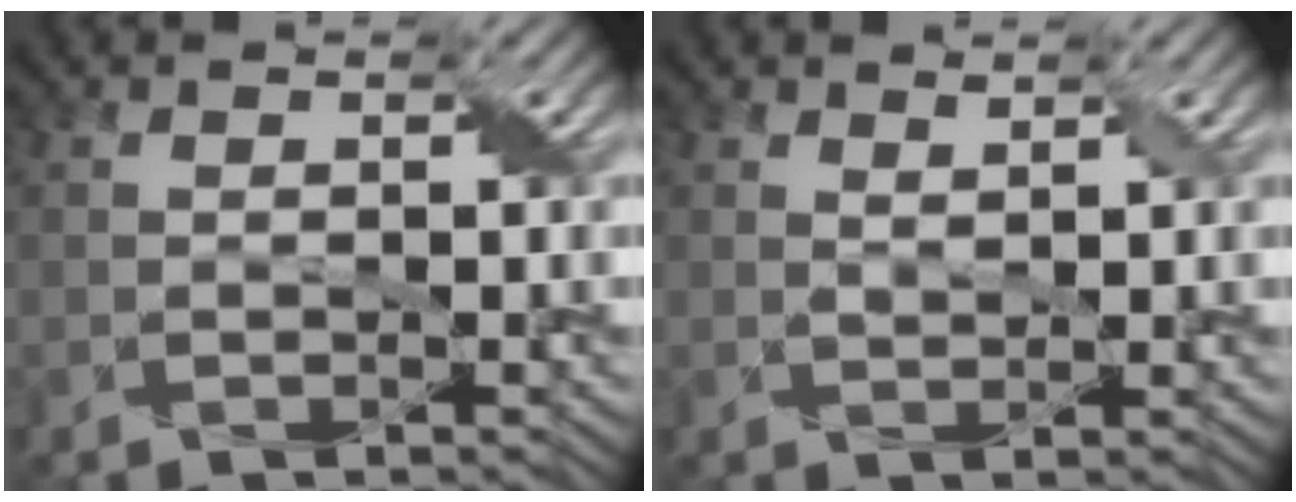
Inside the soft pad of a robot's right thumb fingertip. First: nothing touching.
{"total": 1.0, "force": [0.9, 0.2, 0.5], "torque": [-0.018, 0.000, 0.019]}